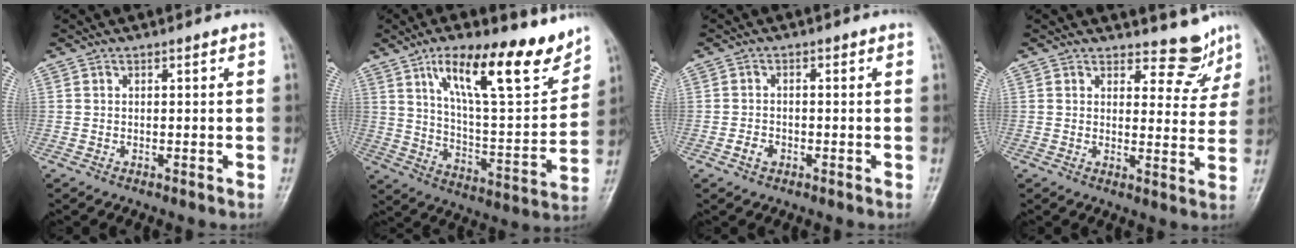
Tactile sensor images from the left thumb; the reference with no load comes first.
{"total": 20.1, "force": [12.8, 6.0, 14.2], "torque": [-0.182, -0.065, 0.214]}
{"total": 2.3, "force": [-1.1, 1.7, 1.1], "torque": [-0.014, 0.008, -0.020]}
{"total": 6.7, "force": [6.1, 2.7, 0.5], "torque": [0.022, -0.057, 0.069]}